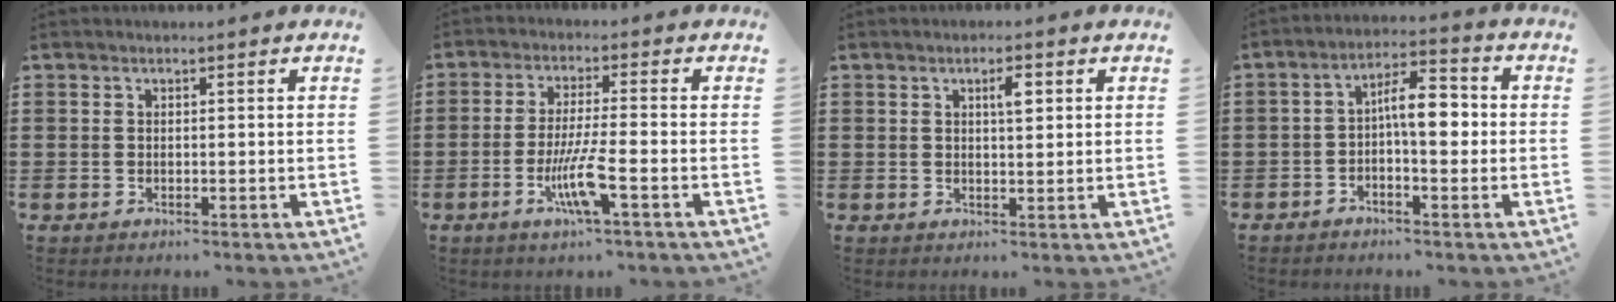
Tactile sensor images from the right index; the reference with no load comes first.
{"total": 7.3, "force": [-2.8, 0.5, 6.7], "torque": [-0.135, -0.016, -0.056]}
{"total": 2.8, "force": [1.0, 0.8, 2.5], "torque": [-0.043, 0.003, 0.013]}
{"total": 6.1, "force": [-0.7, 2.1, 5.7], "torque": [-0.094, 0.009, -0.017]}